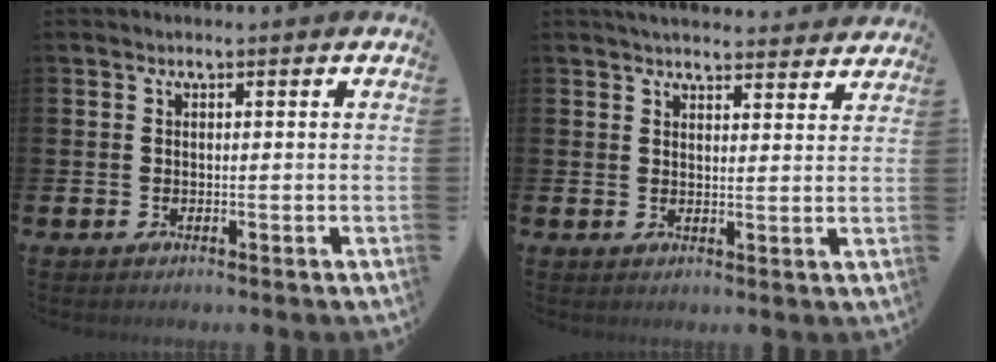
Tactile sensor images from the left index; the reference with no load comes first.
{"total": 4.2, "force": [4.1, 0.5, 0.6], "torque": [-0.010, -0.023, 0.074]}